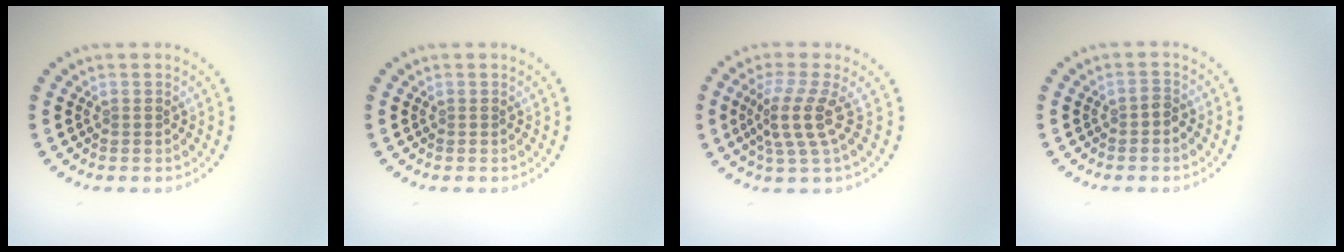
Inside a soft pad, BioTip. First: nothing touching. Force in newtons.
{"total": 0.0}
{"total": 3.5, "press": 2.4, "slide": 2.5}
{"total": 0.9, "press": 0.7, "slide": 0.5}